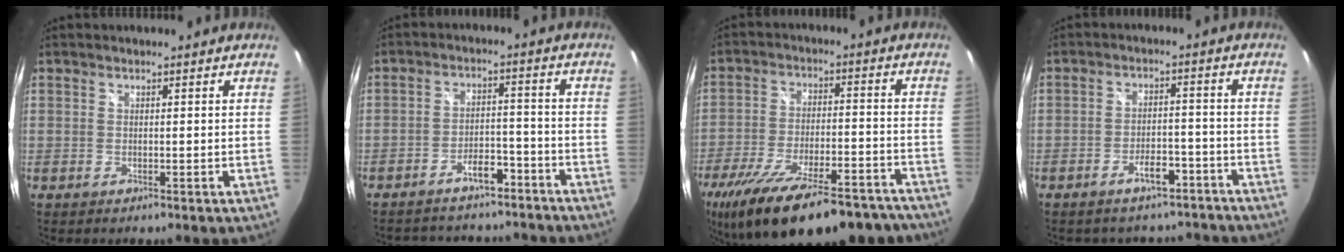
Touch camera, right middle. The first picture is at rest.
{"total": 14.2, "force": [-12.0, 5.7, 4.8], "torque": [-0.106, 0.029, -0.151]}
{"total": 27.5, "force": [-21.7, 8.6, 14.4], "torque": [-0.266, -0.038, -0.311]}
{"total": 8.7, "force": [-7.2, 4.0, 2.6], "torque": [-0.045, 0.029, -0.084]}